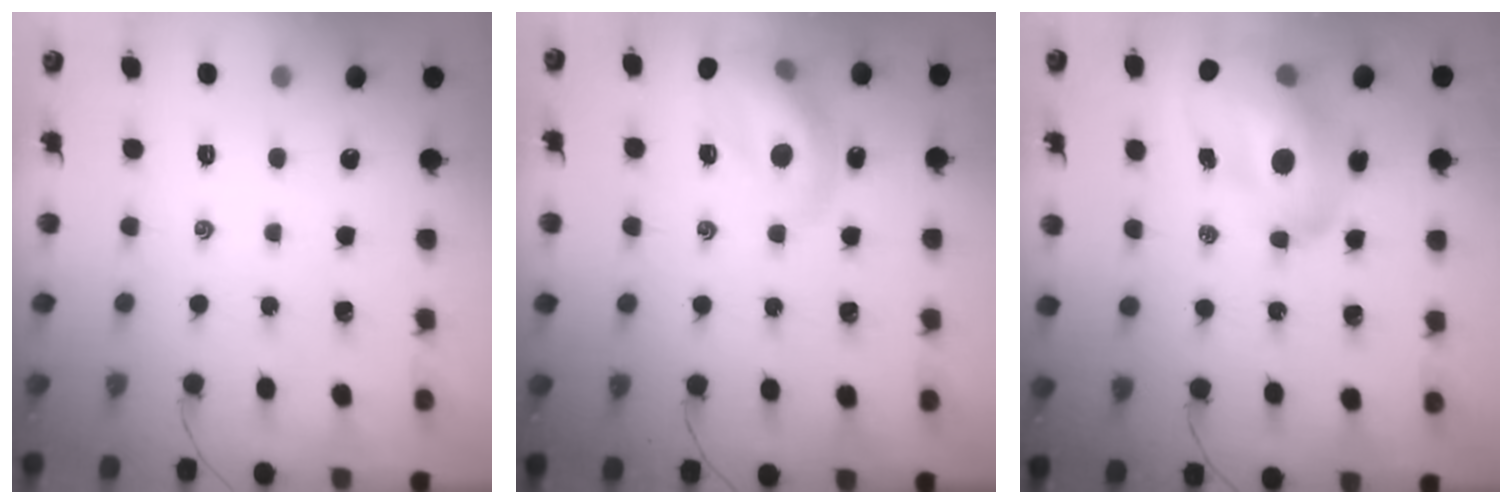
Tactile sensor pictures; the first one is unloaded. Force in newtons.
{"total": 15.3, "press": 15.1, "slide": 2.7}
{"total": 17.9, "press": 17.1, "slide": 5.2}